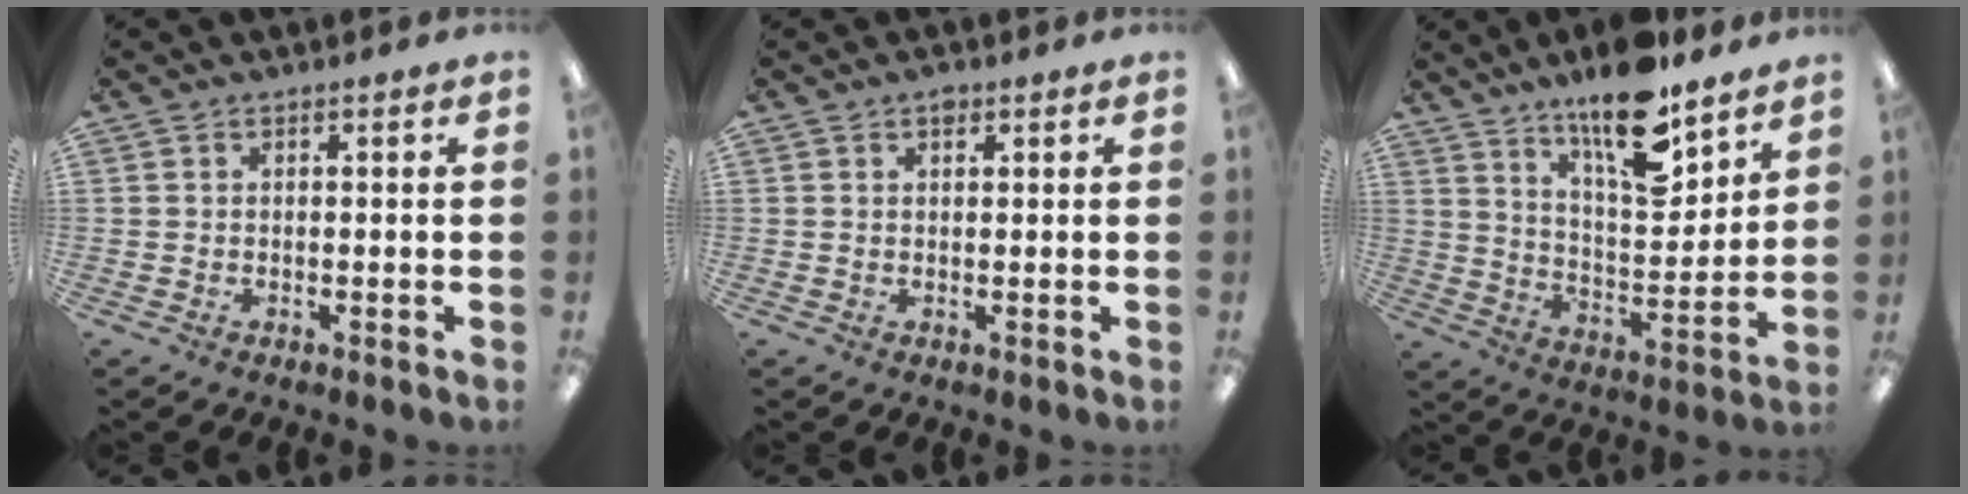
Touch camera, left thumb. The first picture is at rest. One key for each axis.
{"total": 1.7, "fx": 1.1, "fy": 0.8, "fz": 1.0, "tx": -0.005, "ty": -0.005, "tz": 0.015}
{"total": 16.0, "fx": 11.9, "fy": 5.0, "fz": 9.5, "tx": -0.151, "ty": -0.080, "tz": 0.200}